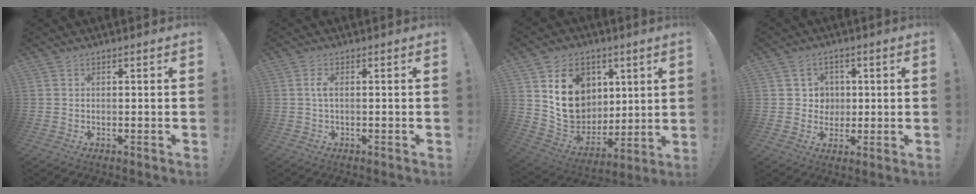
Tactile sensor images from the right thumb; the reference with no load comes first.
{"total": 2.2, "force": [0.1, 0.7, 2.1], "torque": [-0.041, 0.004, 0.000]}
{"total": 21.4, "force": [7.9, 17.0, 10.3], "torque": [-0.163, -0.029, 0.181]}
{"total": 5.9, "force": [1.3, 5.7, 0.6], "torque": [-0.017, -0.006, 0.028]}